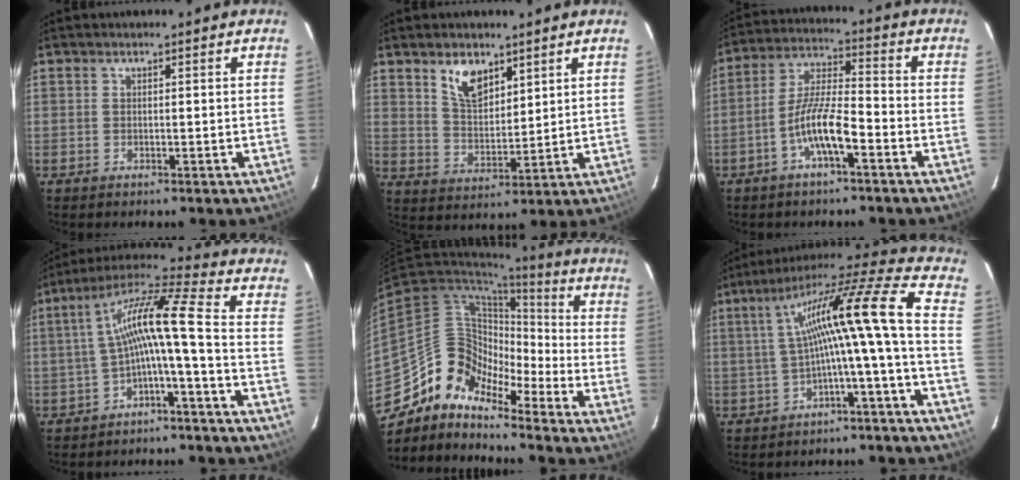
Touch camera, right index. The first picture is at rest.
{"total": 7.5, "force": [4.7, 3.9, 4.4], "torque": [-0.076, 0.007, 0.094]}
{"total": 9.1, "force": [-4.6, 1.7, 7.7], "torque": [-0.160, 0.007, -0.088]}
{"total": 11.3, "force": [-2.5, 0.0, 11.0], "torque": [-0.217, 0.020, -0.049]}
{"total": 13.0, "force": [-9.9, 6.7, 5.0], "torque": [-0.090, 0.017, -0.212]}
{"total": 16.3, "force": [-2.3, -0.3, 16.1], "torque": [-0.270, 0.010, -0.043]}